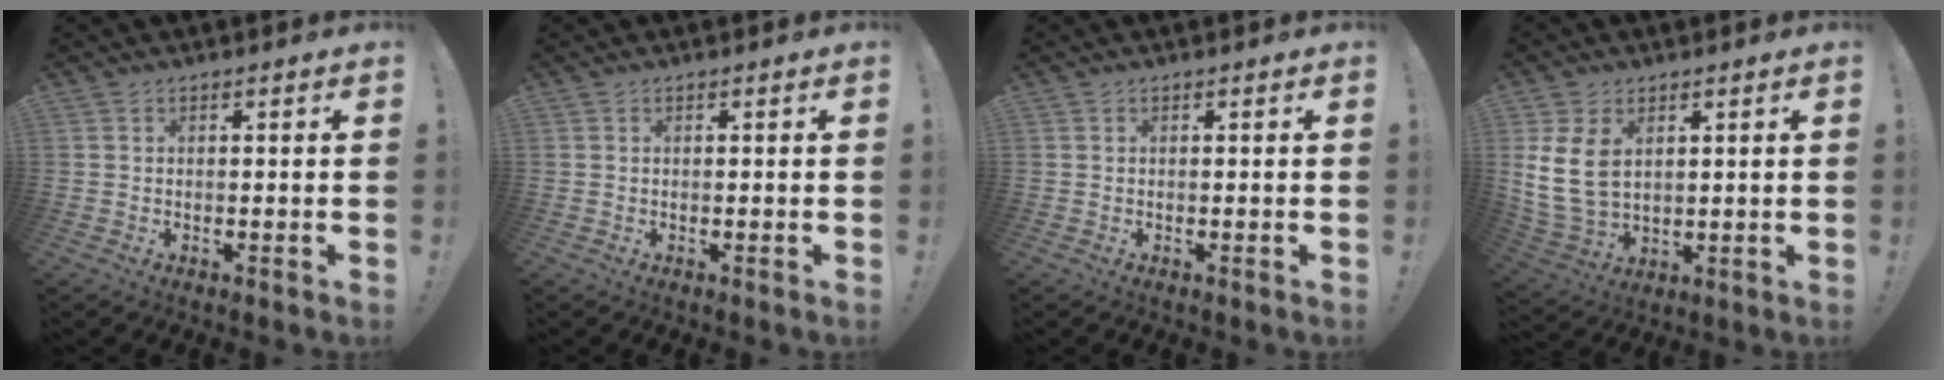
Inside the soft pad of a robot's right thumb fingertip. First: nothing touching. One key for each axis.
{"total": 0.0}
{"total": 0.0}
{"total": 10.8, "fx": 3.0, "fy": 7.5, "fz": 7.2, "tx": -0.138, "ty": -0.010, "tz": 0.060}